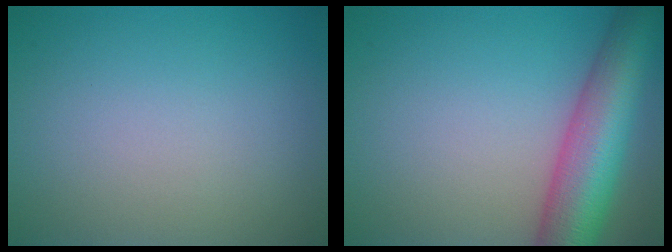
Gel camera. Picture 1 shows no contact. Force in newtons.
{"total": 9.6, "press": 9.6, "slide": 0.3}